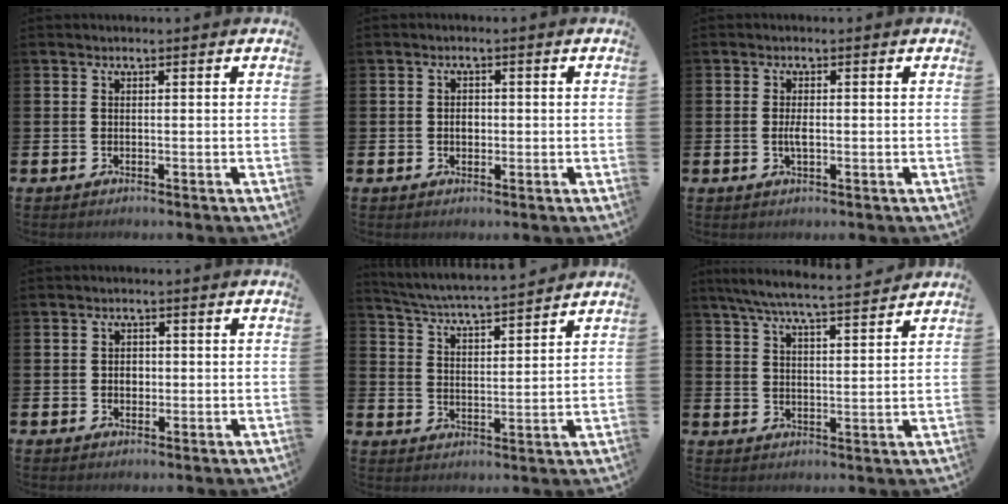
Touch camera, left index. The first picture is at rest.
{"total": 1.8, "force": [-0.1, 1.4, 1.2], "torque": [-0.004, 0.000, -0.008]}
{"total": 1.9, "force": [-0.1, 0.7, 1.8], "torque": [-0.030, -0.001, -0.005]}
{"total": 1.8, "force": [0.0, 1.5, 1.0], "torque": [0.000, 0.001, -0.007]}
{"total": 5.2, "force": [5.1, -0.2, 0.9], "torque": [-0.039, -0.039, 0.088]}
{"total": 6.8, "force": [6.3, 0.3, 2.4], "torque": [-0.058, -0.037, 0.110]}